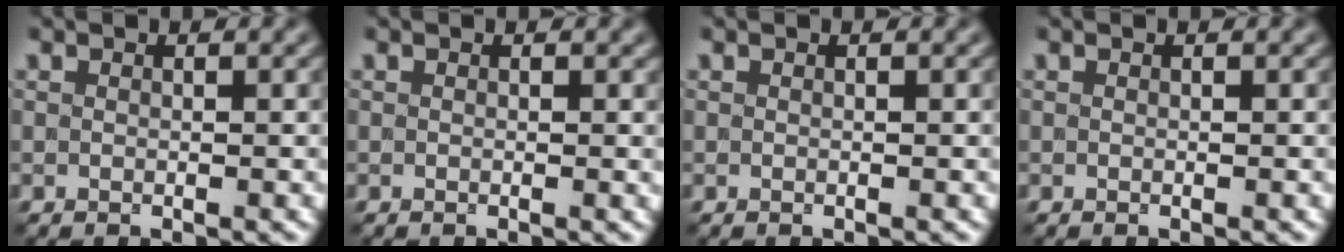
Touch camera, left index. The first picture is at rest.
{"total": 0.0}
{"total": 0.0}
{"total": 0.0}